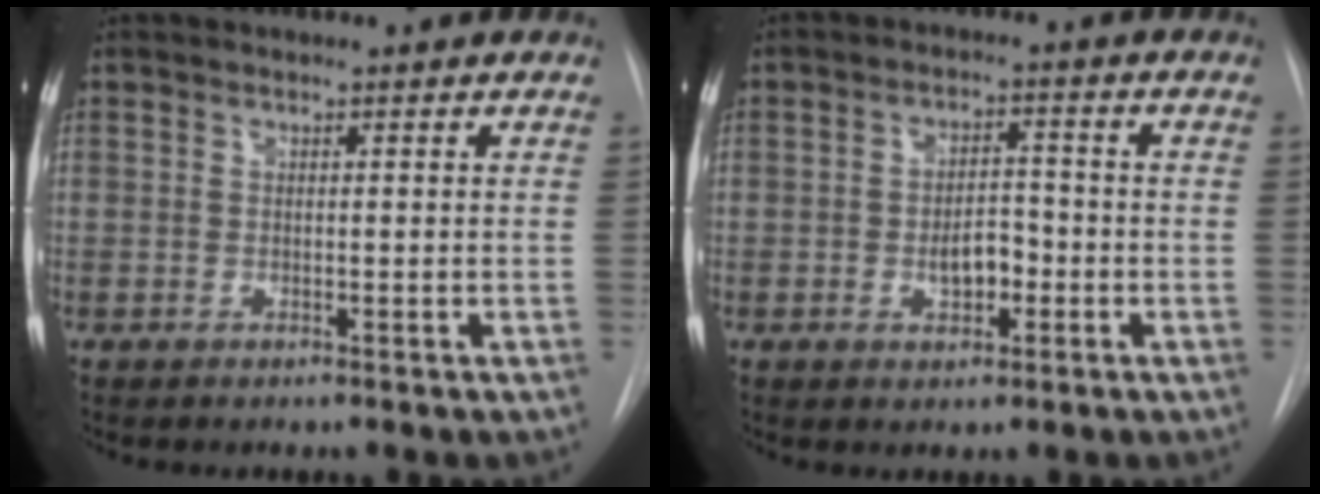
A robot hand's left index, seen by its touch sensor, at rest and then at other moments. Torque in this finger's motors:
{"motor_torque": [0.09, 0.05, 0.11, 0.06]}